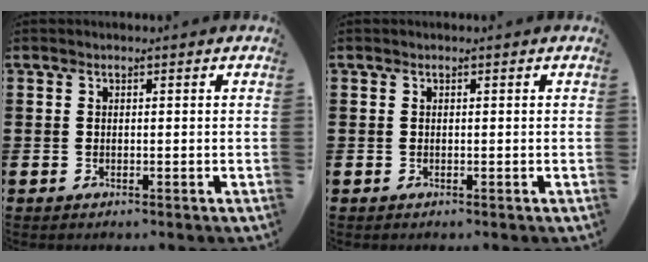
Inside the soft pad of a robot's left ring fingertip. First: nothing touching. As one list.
[{"total": 0.0}]